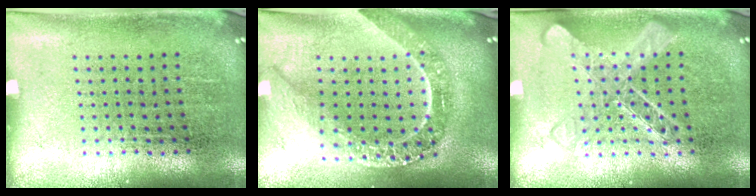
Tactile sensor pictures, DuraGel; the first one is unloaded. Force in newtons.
{"total": 2.4, "press": 2.0, "slide": 1.3}
{"total": 2.6, "press": 2.6, "slide": 0.4}